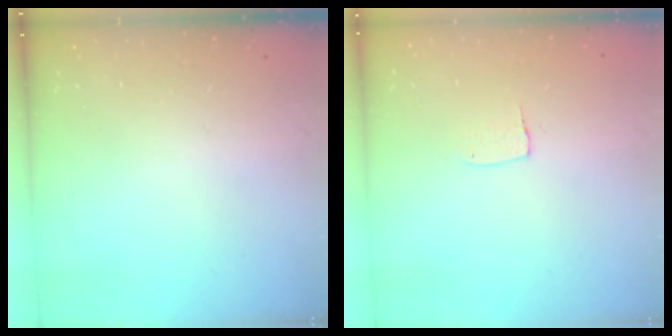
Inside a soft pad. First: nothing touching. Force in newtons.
{"total": 4.3, "press": 4.3, "slide": 0.4}